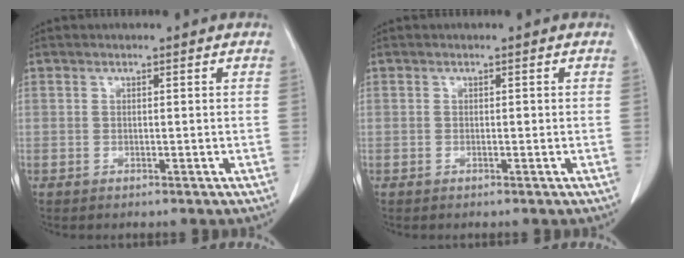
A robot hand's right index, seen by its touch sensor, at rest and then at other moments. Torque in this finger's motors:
{"motor_torque": [0.07, -0.02, 0.01, 0.01]}